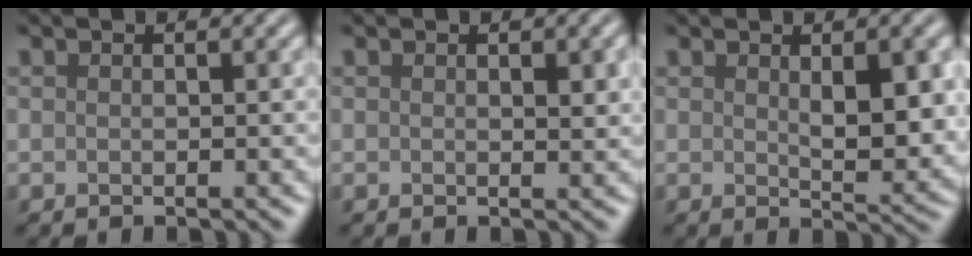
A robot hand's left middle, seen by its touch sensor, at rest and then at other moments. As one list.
[{"total": 1.2, "force": [0.4, 0.5, 1.1], "torque": [-0.013, -0.004, 0.007]}, {"total": 4.6, "force": [0.9, 1.7, 4.2], "torque": [-0.064, -0.006, 0.020]}]